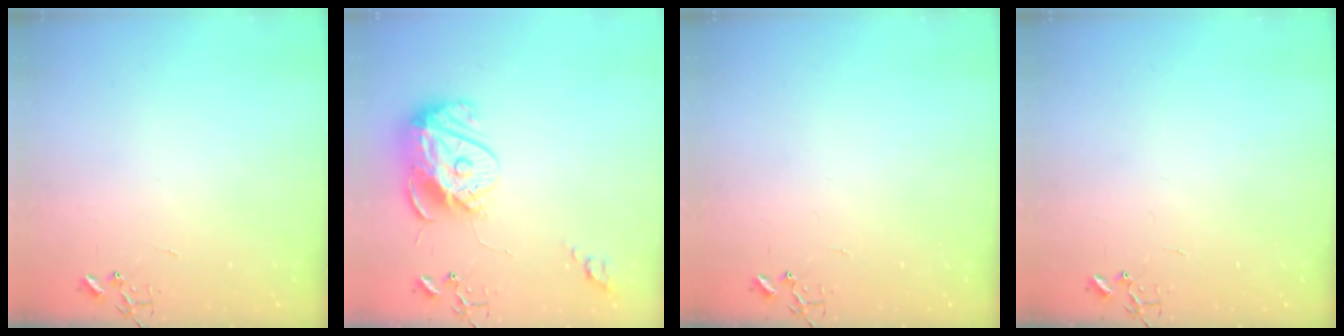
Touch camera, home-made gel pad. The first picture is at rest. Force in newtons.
{"total": 13.9, "press": 13.8, "slide": 1.3}
{"total": 0.0}
{"total": 0.0}